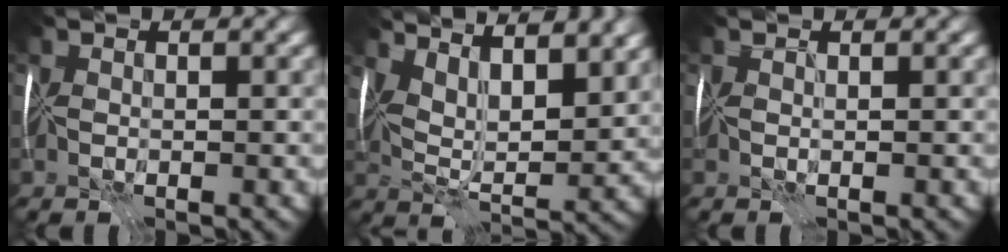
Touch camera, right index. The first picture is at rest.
{"total": 7.8, "force": [5.8, 2.1, 4.8], "torque": [-0.088, 0.005, 0.091]}
{"total": 1.3, "force": [0.0, -1.0, -0.8], "torque": [0.008, -0.003, 0.006]}